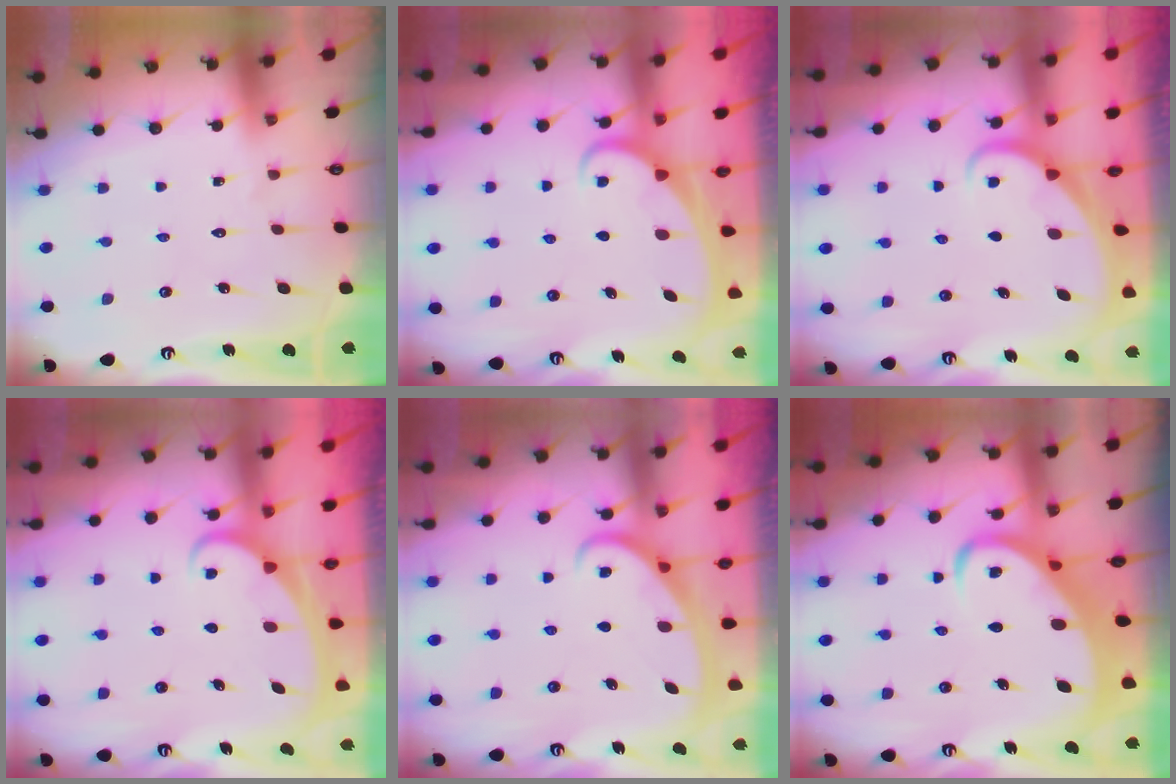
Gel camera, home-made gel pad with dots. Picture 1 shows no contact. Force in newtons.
{"total": 1.8, "press": 1.8, "slide": 0.2}
{"total": 1.9, "press": 1.9, "slide": 0.1}
{"total": 1.9, "press": 1.9, "slide": 0.1}
{"total": 2.8, "press": 2.7, "slide": 0.4}
{"total": 4.4, "press": 4.3, "slide": 0.4}